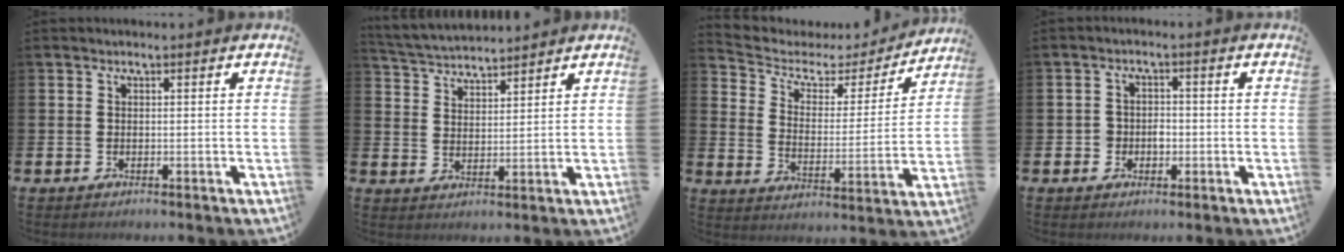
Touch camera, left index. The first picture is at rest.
{"total": 4.0, "force": [3.9, 0.7, 0.0], "torque": [-0.021, -0.023, 0.071]}
{"total": 4.6, "force": [3.5, 2.6, 1.5], "torque": [-0.058, -0.027, 0.049]}
{"total": 2.4, "force": [-0.9, 2.1, 0.7], "torque": [-0.009, 0.001, -0.025]}